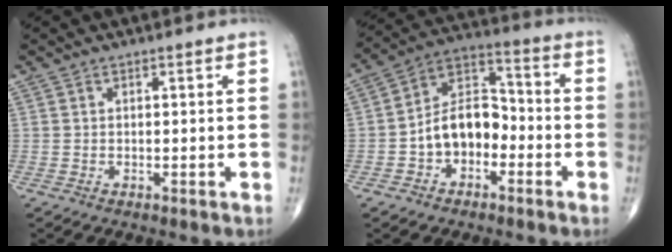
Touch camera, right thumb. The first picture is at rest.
{"total": 11.3, "force": [-3.1, 7.8, 7.7], "torque": [-0.103, 0.050, -0.067]}